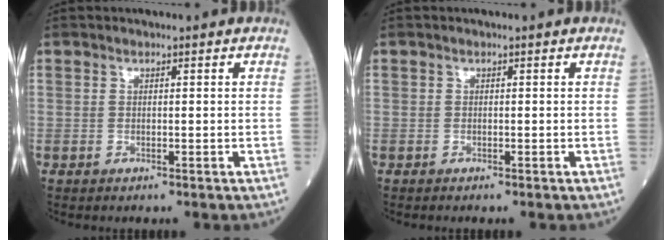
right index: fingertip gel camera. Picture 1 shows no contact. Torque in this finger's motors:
{"motor_torque": [0.05, 0.03, 0.02, 0.00]}